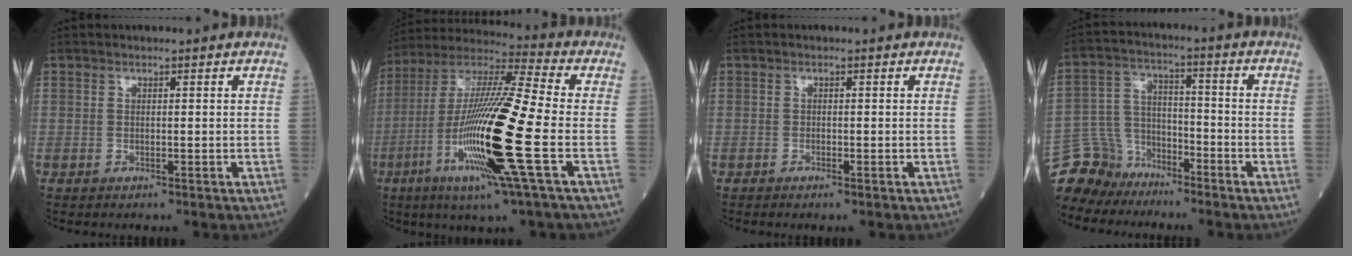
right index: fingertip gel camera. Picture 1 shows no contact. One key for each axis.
{"total": 21.0, "fx": -5.8, "fy": 0.0, "fz": 20.2, "tx": -0.422, "ty": -0.032, "tz": -0.120}
{"total": 0.7, "fx": -0.6, "fy": -0.1, "fz": 0.4, "tx": -0.014, "ty": -0.001, "tz": -0.010}
{"total": 9.2, "fx": -8.1, "fy": 4.3, "fz": -0.4, "tx": -0.010, "ty": 0.027, "tz": -0.158}